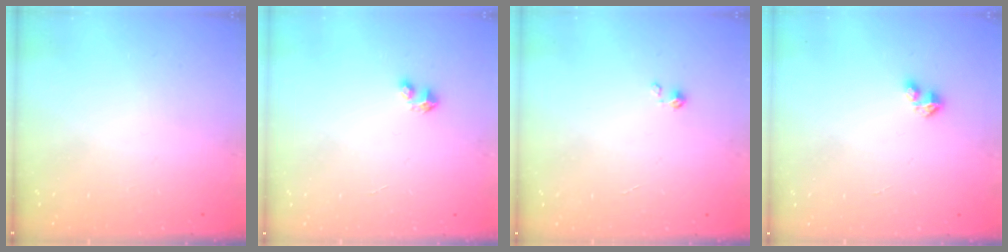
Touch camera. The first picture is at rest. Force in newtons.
{"total": 2.8, "press": 2.8, "slide": 0.1}
{"total": 0.0}
{"total": 2.1, "press": 2.1, "slide": 0.2}